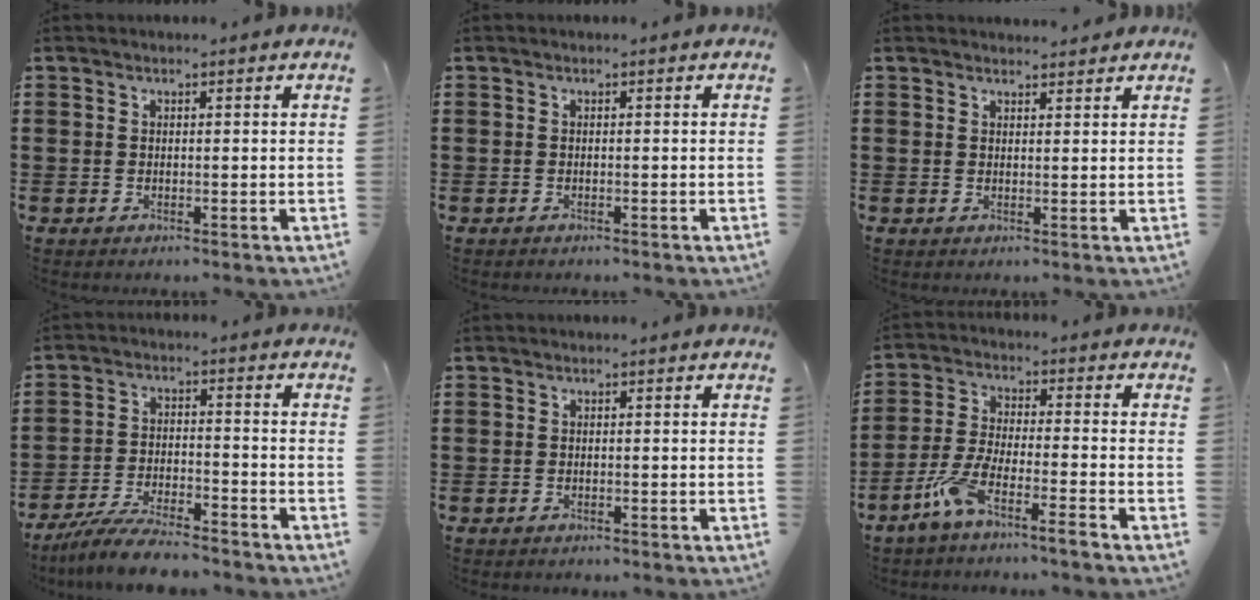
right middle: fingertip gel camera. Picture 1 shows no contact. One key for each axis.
{"total": 0.0}
{"total": 1.4, "fx": 1.4, "fy": 0.2, "fz": 0.1, "tx": 0.003, "ty": 0.000, "tz": 0.024}
{"total": 7.0, "fx": -6.4, "fy": 0.6, "fz": 2.8, "tx": -0.059, "ty": -0.001, "tz": -0.123}
{"total": 0.6, "fx": -0.5, "fy": 0.3, "fz": -0.1, "tx": 0.001, "ty": 0.002, "tz": -0.012}
{"total": 6.7, "fx": -5.6, "fy": 0.0, "fz": 3.7, "tx": -0.095, "ty": -0.014, "tz": -0.113}